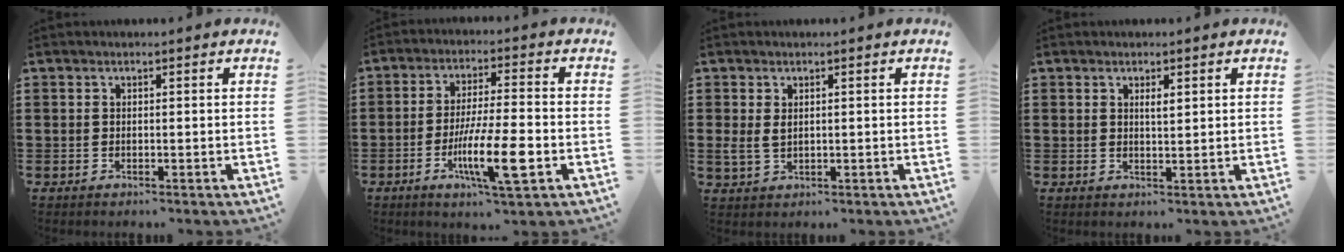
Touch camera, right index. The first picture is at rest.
{"total": 10.9, "force": [-3.7, 2.0, 10.1], "torque": [-0.193, -0.014, -0.067]}
{"total": 2.2, "force": [0.6, 1.5, 1.5], "torque": [-0.042, 0.004, 0.007]}
{"total": 1.4, "force": [0.7, 0.4, 1.2], "torque": [-0.024, 0.004, 0.010]}